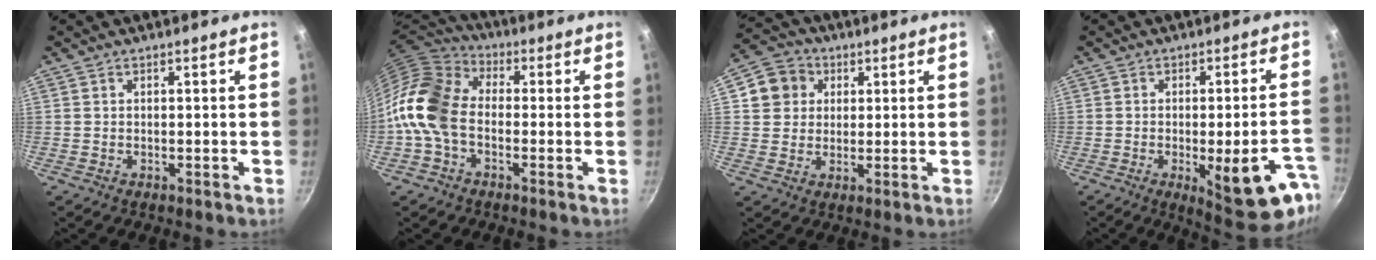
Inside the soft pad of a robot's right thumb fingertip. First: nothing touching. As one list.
[{"total": 13.0, "force": [-2.8, 9.0, 8.9], "torque": [-0.155, 0.038, -0.082]}, {"total": 7.8, "force": [2.5, 7.0, 2.5], "torque": [-0.006, 0.010, 0.035]}, {"total": 16.4, "force": [-5.8, 4.8, 14.6], "torque": [-0.155, 0.005, -0.065]}]